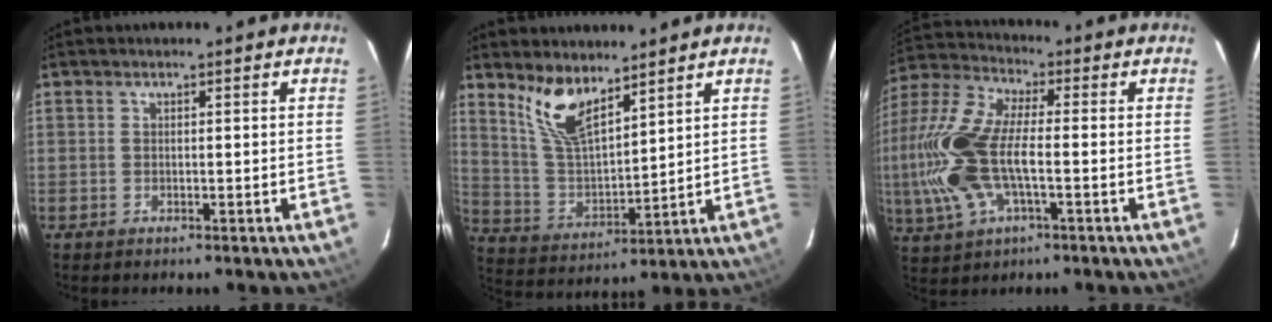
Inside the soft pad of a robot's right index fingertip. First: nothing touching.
{"total": 10.2, "force": [7.3, 3.5, 6.2], "torque": [-0.125, -0.001, 0.153]}
{"total": 19.3, "force": [-2.7, 8.6, 17.0], "torque": [-0.378, -0.001, -0.056]}